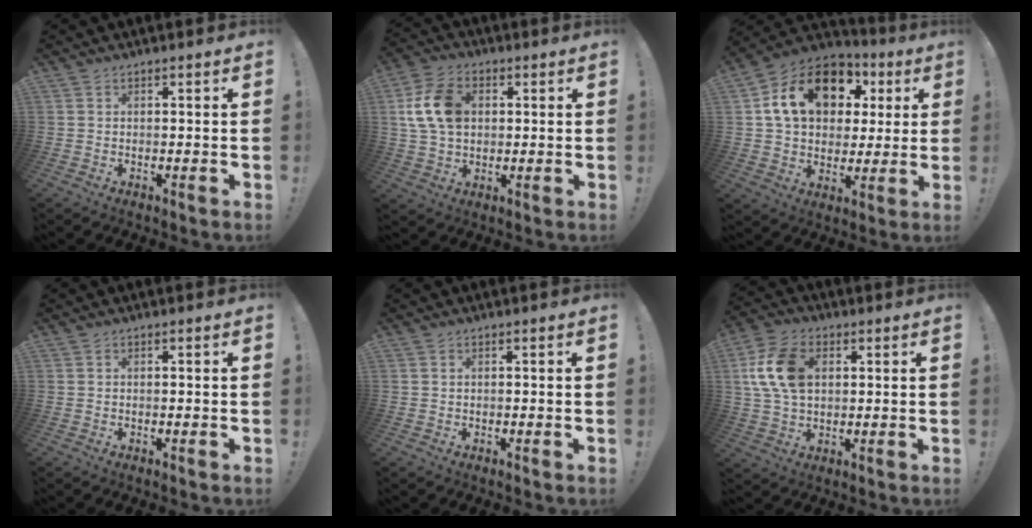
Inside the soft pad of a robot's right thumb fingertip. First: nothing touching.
{"total": 13.9, "force": [2.6, 9.8, 9.5], "torque": [-0.163, 0.006, 0.053]}
{"total": 20.2, "force": [7.4, 14.1, 12.5], "torque": [-0.197, -0.012, 0.145]}
{"total": 0.0}
{"total": 0.5, "force": [0.2, 0.5, 0.1], "torque": [-0.007, 0.003, 0.005]}
{"total": 14.8, "force": [3.0, 9.8, 10.6], "torque": [-0.194, 0.005, 0.060]}